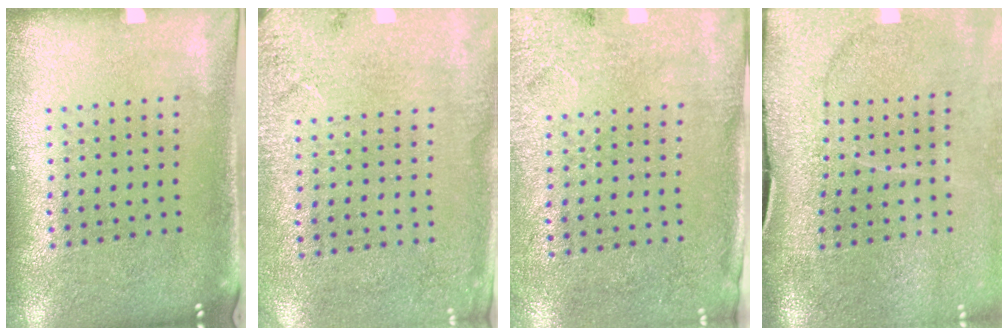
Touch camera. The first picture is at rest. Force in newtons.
{"total": 2.7, "press": 2.3, "slide": 1.3}
{"total": 2.7, "press": 2.2, "slide": 1.6}
{"total": 3.9, "press": 3.2, "slide": 2.3}